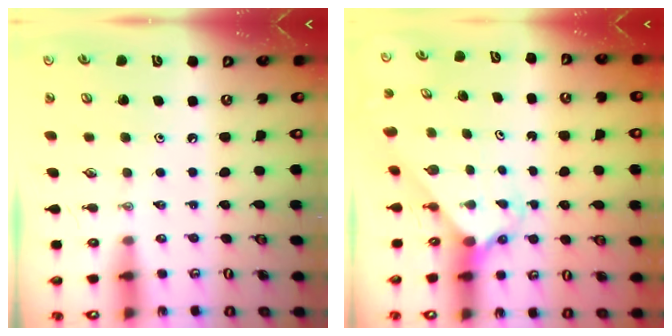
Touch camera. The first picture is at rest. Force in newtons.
{"total": 2.3, "press": 2.3, "slide": 0.2}